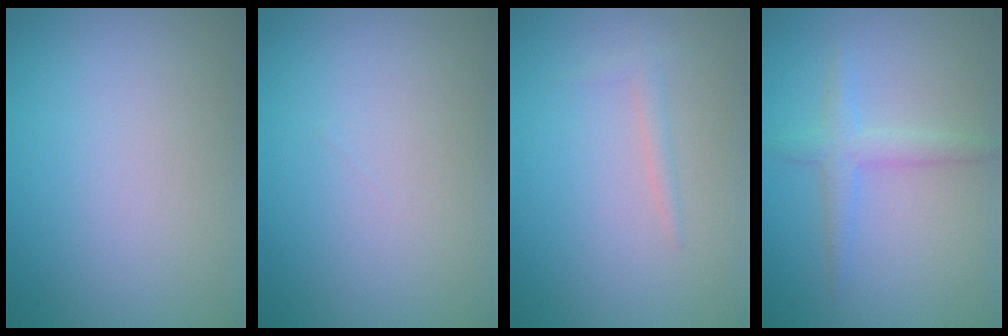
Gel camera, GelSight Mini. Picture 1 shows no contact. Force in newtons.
{"total": 0.0}
{"total": 1.0, "press": 1.0, "slide": 0.1}
{"total": 2.2, "press": 2.2, "slide": 0.0}